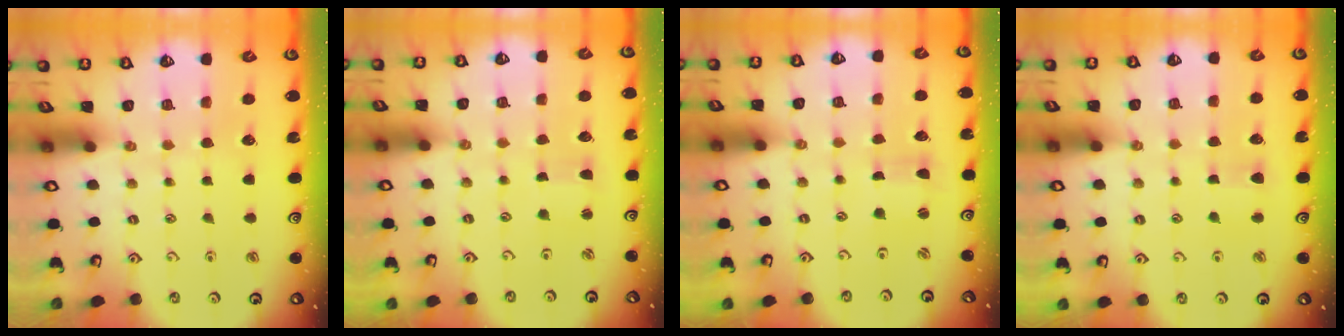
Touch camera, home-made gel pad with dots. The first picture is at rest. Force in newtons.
{"total": 1.9, "press": 1.9, "slide": 0.3}
{"total": 0.8, "press": 0.8, "slide": 0.2}
{"total": 3.3, "press": 3.2, "slide": 0.5}